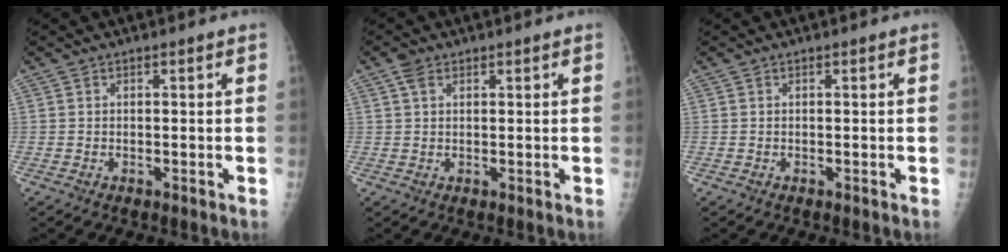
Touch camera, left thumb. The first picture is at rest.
{"total": 2.2, "force": [1.2, 1.4, 1.3], "torque": [-0.020, 0.003, 0.022]}
{"total": 0.0}